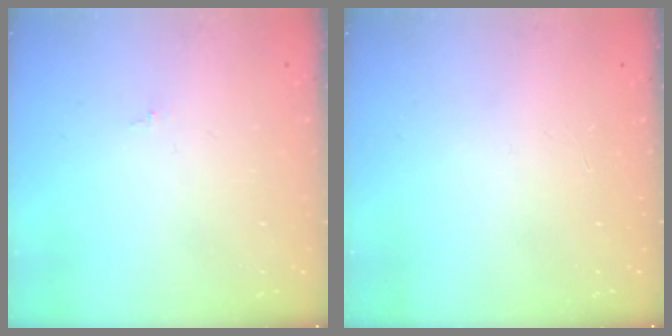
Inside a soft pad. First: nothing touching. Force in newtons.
{"total": 0.0}